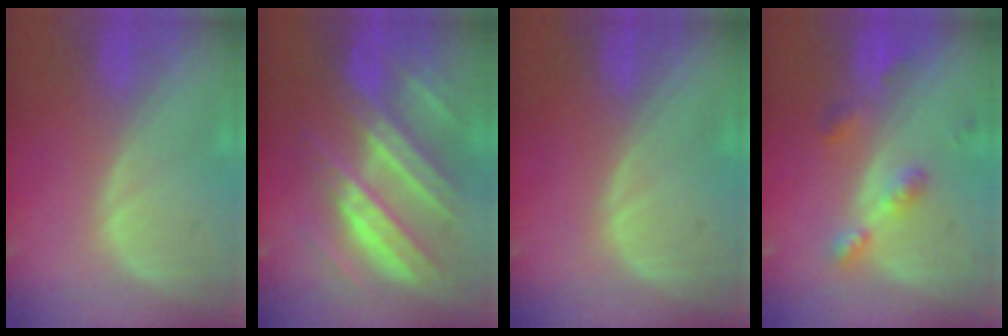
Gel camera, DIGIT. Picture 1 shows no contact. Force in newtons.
{"total": 11.4, "press": 11.3, "slide": 1.0}
{"total": 0.0}
{"total": 4.6, "press": 4.5, "slide": 0.9}